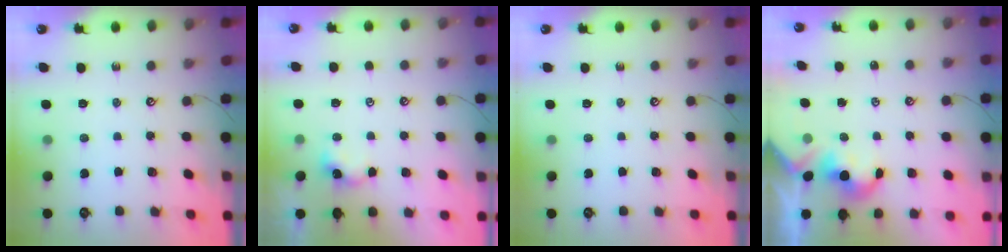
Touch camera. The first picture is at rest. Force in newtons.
{"total": 3.0, "press": 3.0, "slide": 0.1}
{"total": 0.0}
{"total": 2.2, "press": 2.2, "slide": 0.3}